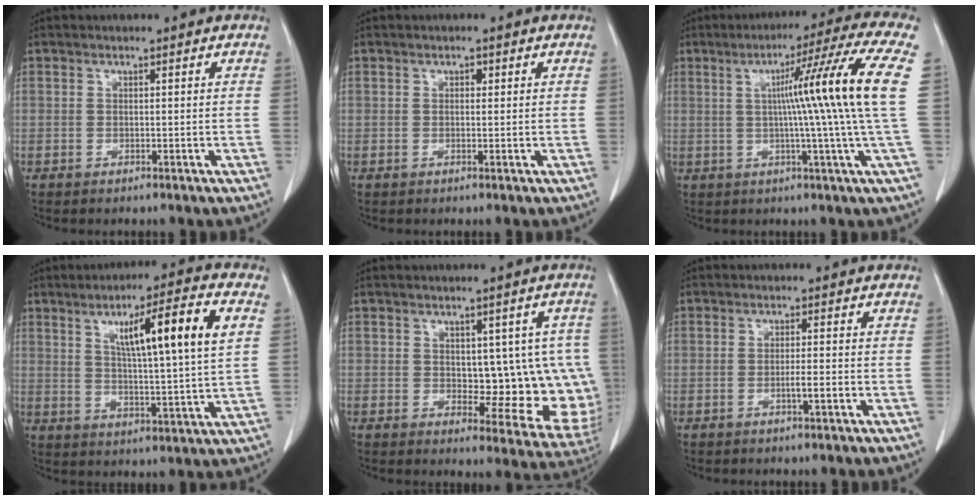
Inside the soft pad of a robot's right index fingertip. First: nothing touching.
{"total": 0.9, "force": [0.3, 0.6, 0.6], "torque": [-0.004, 0.001, 0.003]}
{"total": 15.4, "force": [2.1, -3.4, 14.9], "torque": [-0.196, 0.010, 0.023]}
{"total": 14.5, "force": [4.9, 0.2, 13.6], "torque": [-0.217, 0.011, 0.074]}
{"total": 11.7, "force": [0.6, 6.1, 9.9], "torque": [-0.090, 0.008, 0.020]}
{"total": 2.3, "force": [-0.8, 0.1, 2.1], "torque": [-0.035, 0.000, -0.014]}